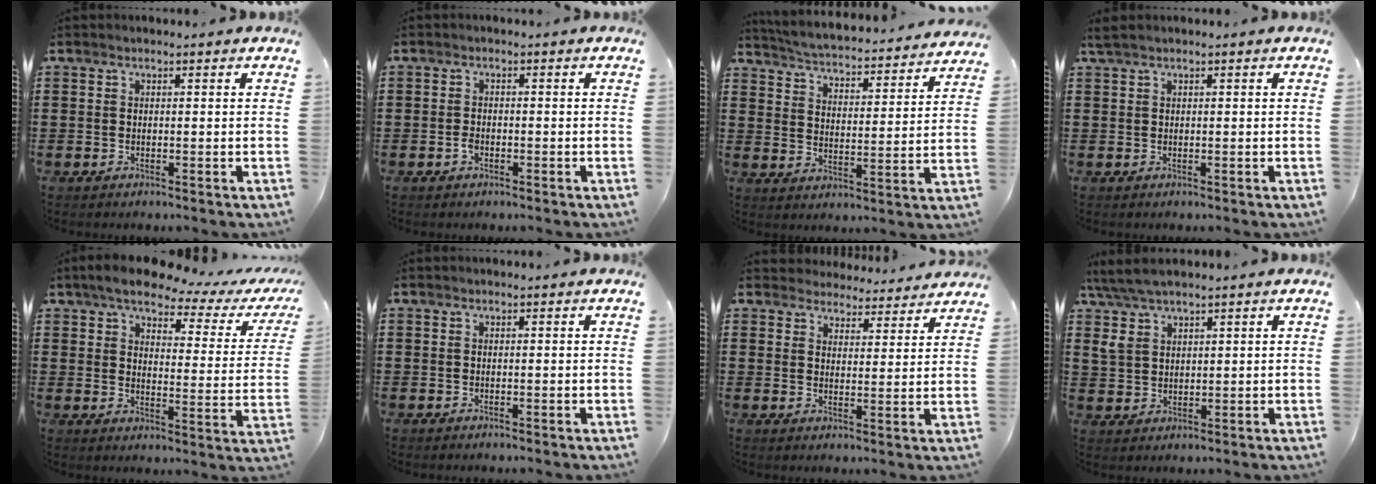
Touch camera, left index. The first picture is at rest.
{"total": 1.4, "force": [-0.7, 0.7, 0.9], "torque": [-0.018, -0.002, -0.014]}
{"total": 3.4, "force": [3.4, -0.4, 0.4], "torque": [-0.030, -0.035, 0.048]}
{"total": 0.9, "force": [0.5, 0.1, 0.7], "torque": [-0.015, -0.001, 0.011]}
{"total": 5.7, "force": [4.5, 1.3, 3.1], "torque": [-0.070, -0.024, 0.070]}
{"total": 0.0}
{"total": 4.3, "force": [4.2, 0.6, 0.0], "torque": [-0.019, -0.022, 0.075]}
{"total": 5.3, "force": [4.0, 2.2, 2.7], "torque": [-0.066, 0.004, 0.075]}